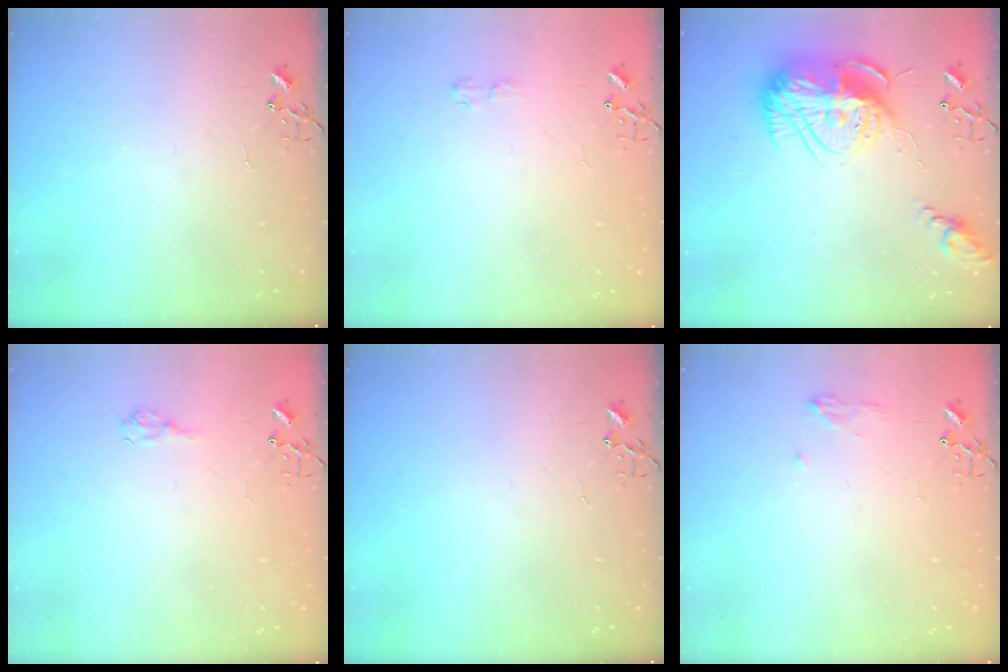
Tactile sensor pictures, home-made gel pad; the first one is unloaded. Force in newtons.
{"total": 4.2, "press": 4.2, "slide": 0.5}
{"total": 18.7, "press": 18.6, "slide": 1.7}
{"total": 6.8, "press": 6.8, "slide": 0.9}
{"total": 0.0}
{"total": 7.0, "press": 7.0, "slide": 0.8}